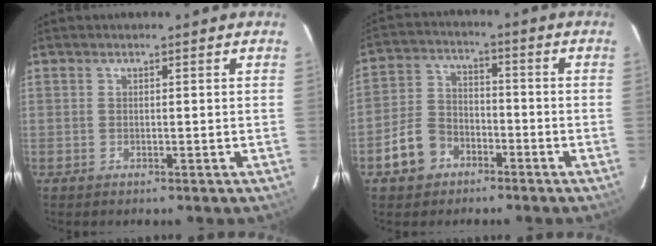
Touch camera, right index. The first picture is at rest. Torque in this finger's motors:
{"motor_torque": [0.61, -0.54, 0.02, -0.07]}